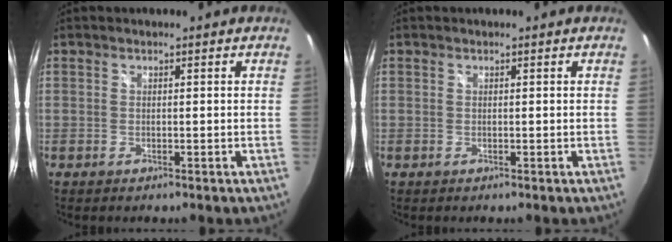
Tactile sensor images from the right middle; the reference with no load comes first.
{"total": 0.0}